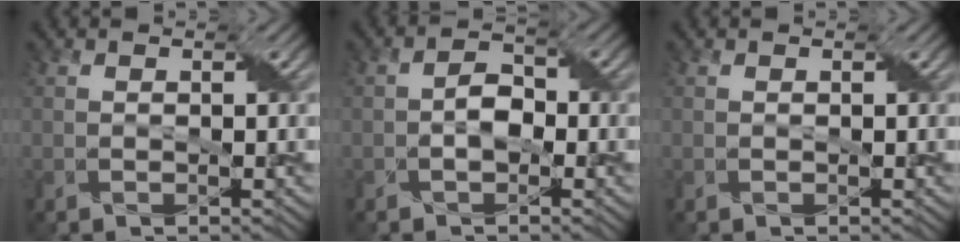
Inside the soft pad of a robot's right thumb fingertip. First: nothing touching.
{"total": 2.6, "force": [-0.8, 1.7, 1.8], "torque": [-0.034, 0.006, -0.017]}
{"total": 0.0}